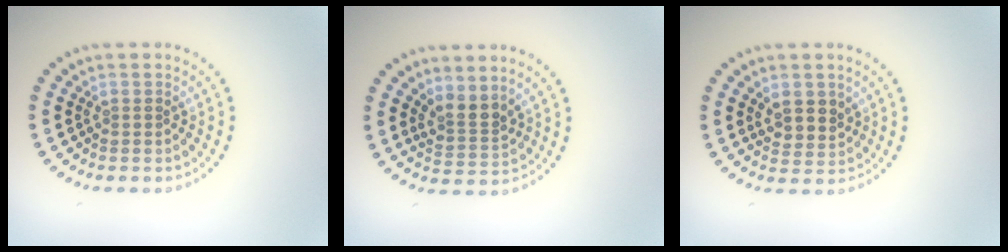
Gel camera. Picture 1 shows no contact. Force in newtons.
{"total": 2.5, "press": 1.8, "slide": 1.7}
{"total": 2.6, "press": 2.4, "slide": 1.0}